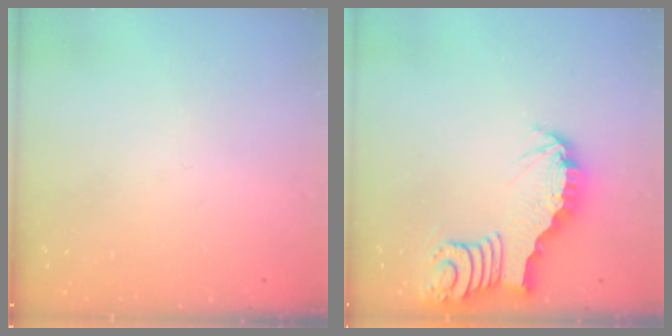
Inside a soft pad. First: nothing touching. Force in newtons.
{"total": 5.6, "press": 5.6, "slide": 0.6}